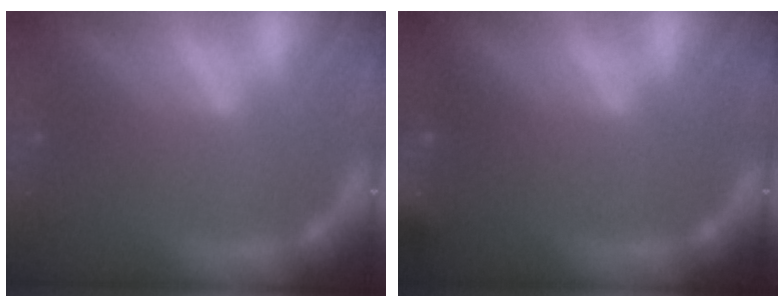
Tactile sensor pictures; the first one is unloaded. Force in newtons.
{"total": 5.9}